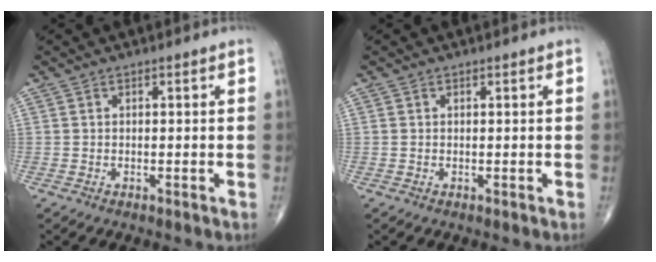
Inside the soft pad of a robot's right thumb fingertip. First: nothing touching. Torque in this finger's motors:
{"motor_torque": [0.29, 0.04, -0.19, -0.03, 0.01]}